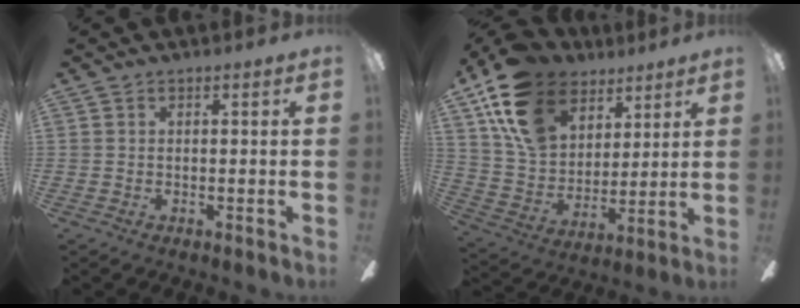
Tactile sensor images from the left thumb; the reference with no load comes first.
{"total": 18.4, "force": [10.6, 12.4, 8.6], "torque": [-0.182, -0.041, 0.203]}